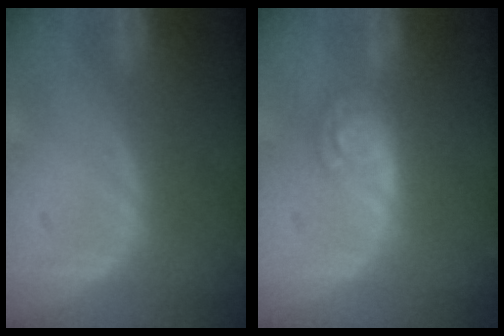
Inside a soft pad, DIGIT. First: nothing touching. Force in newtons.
{"total": 5.3, "press": 4.6, "slide": 2.6}